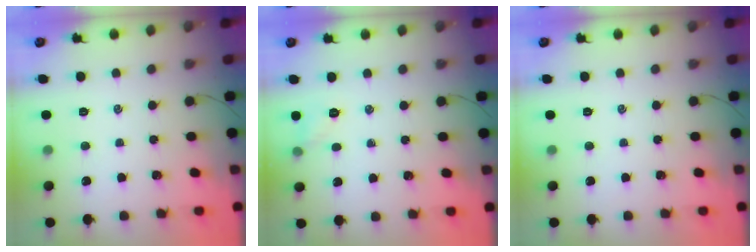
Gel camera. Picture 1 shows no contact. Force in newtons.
{"total": 5.7, "press": 5.5, "slide": 1.4}
{"total": 0.0}